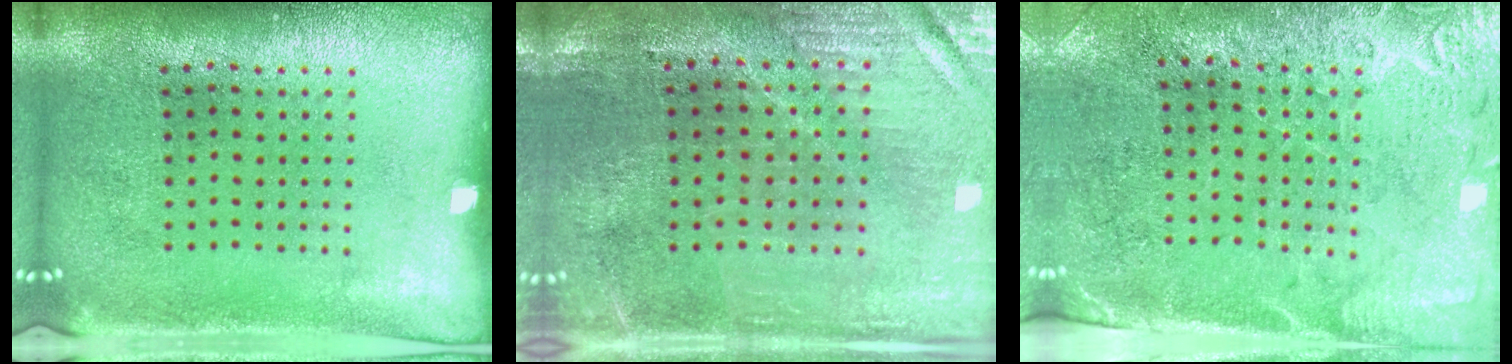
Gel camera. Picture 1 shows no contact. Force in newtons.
{"total": 1.1, "press": 1.1, "slide": 0.2}
{"total": 2.9, "press": 2.6, "slide": 1.2}